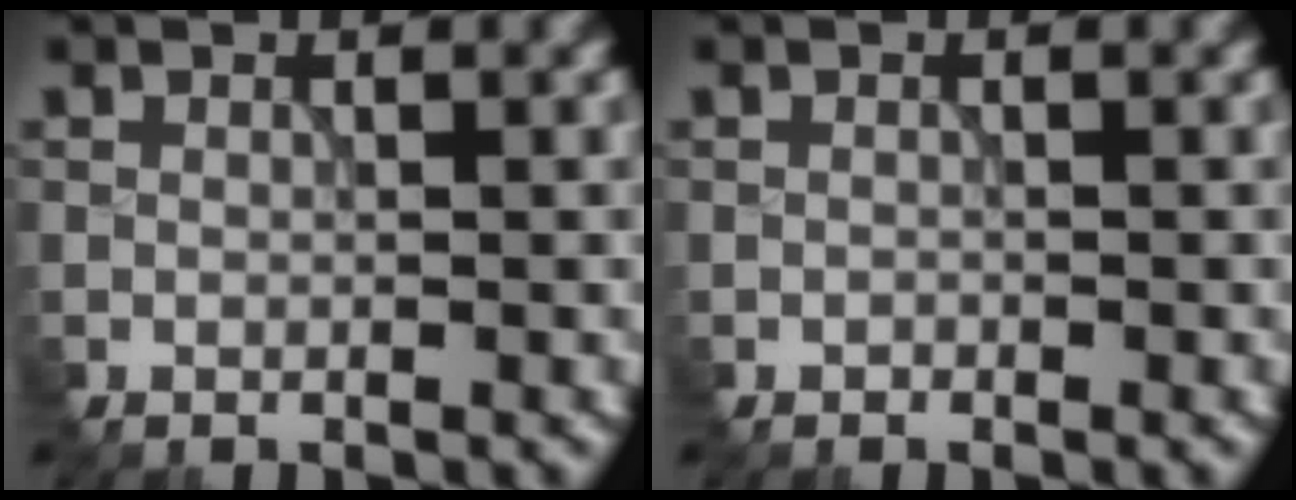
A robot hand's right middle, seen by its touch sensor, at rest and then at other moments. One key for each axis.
{"total": 0.7, "fx": -0.4, "fy": -0.3, "fz": -0.5, "tx": 0.001, "ty": 0.003, "tz": -0.007}